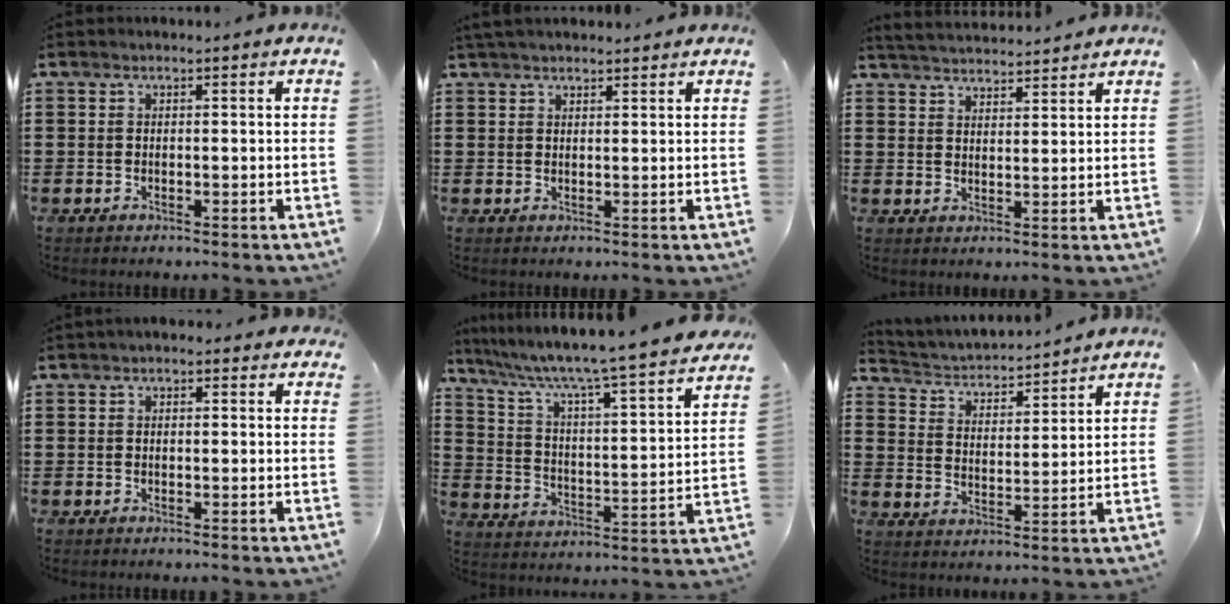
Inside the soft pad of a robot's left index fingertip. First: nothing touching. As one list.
[{"total": 2.0, "force": [1.9, 0.5, 0.6], "torque": [-0.016, 0.003, 0.037]}, {"total": 3.5, "force": [3.5, -0.1, 0.1], "torque": [-0.014, -0.013, 0.063]}, {"total": 1.3, "force": [0.7, 0.9, 0.6], "torque": [-0.015, 0.009, 0.011]}, {"total": 6.1, "force": [5.1, -0.5, 3.3], "torque": [-0.089, -0.054, 0.073]}, {"total": 3.2, "force": [3.1, 0.5, 0.1], "torque": [-0.024, -0.028, 0.047]}]